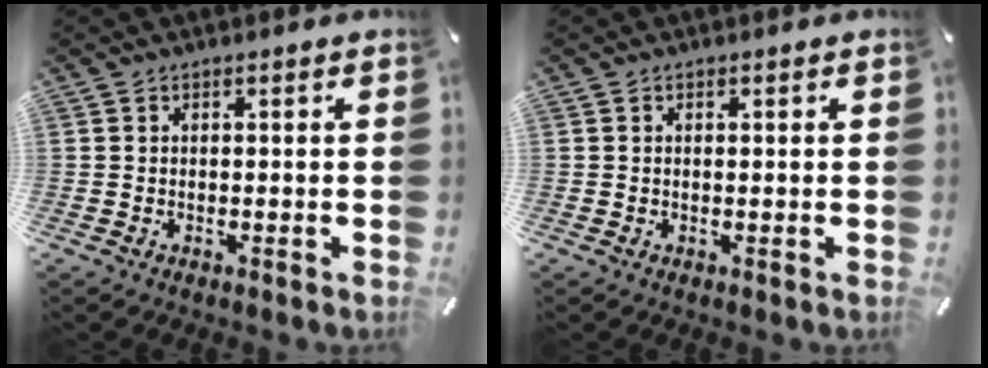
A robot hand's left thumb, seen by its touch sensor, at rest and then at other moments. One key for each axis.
{"total": 0.5, "fx": 0.2, "fy": 0.1, "fz": 0.5, "tx": -0.009, "ty": 0.000, "tz": 0.003}